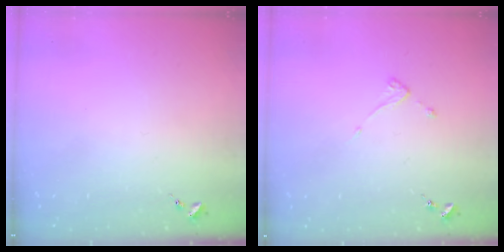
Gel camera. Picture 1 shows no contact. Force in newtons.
{"total": 3.5, "press": 3.5, "slide": 0.3}